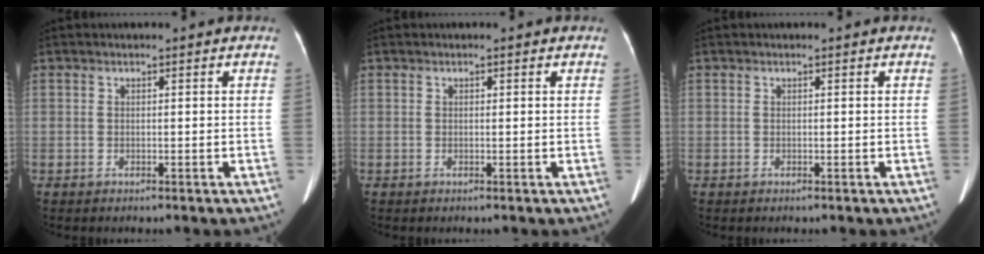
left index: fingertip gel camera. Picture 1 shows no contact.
{"total": 0.0}
{"total": 0.0}